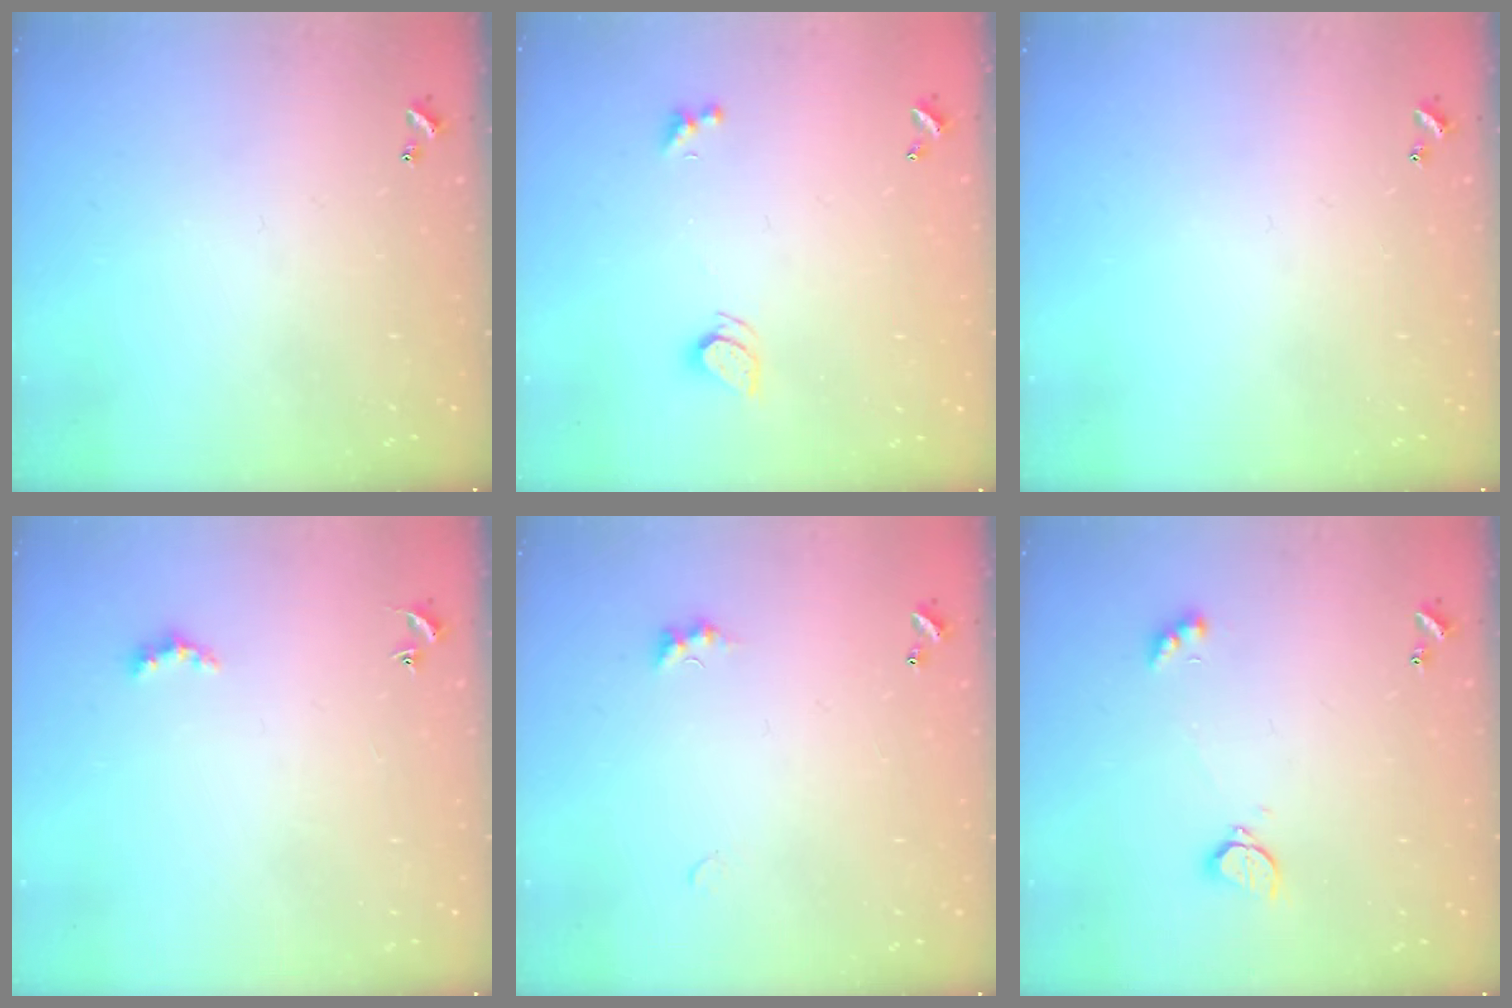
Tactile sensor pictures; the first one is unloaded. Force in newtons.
{"total": 2.2, "press": 2.2, "slide": 0.3}
{"total": 0.0}
{"total": 2.2, "press": 2.2, "slide": 0.4}
{"total": 1.9, "press": 1.8, "slide": 0.6}
{"total": 2.6, "press": 2.5, "slide": 0.7}